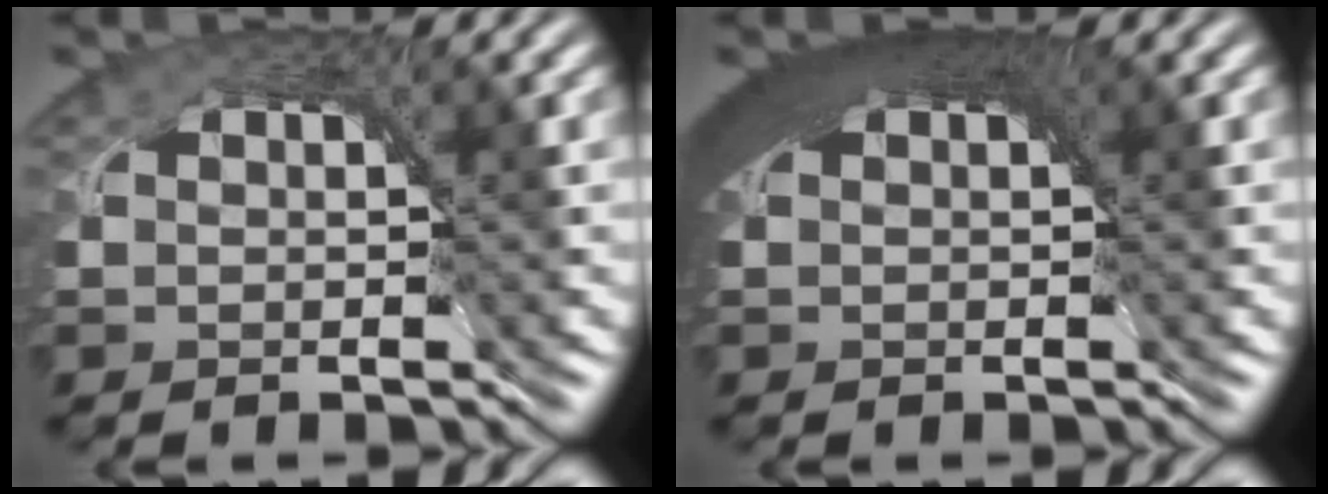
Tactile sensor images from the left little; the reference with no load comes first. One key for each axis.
{"total": 8.0, "fx": 3.1, "fy": 3.8, "fz": 6.3, "tx": -0.097, "ty": 0.021, "tz": 0.033}